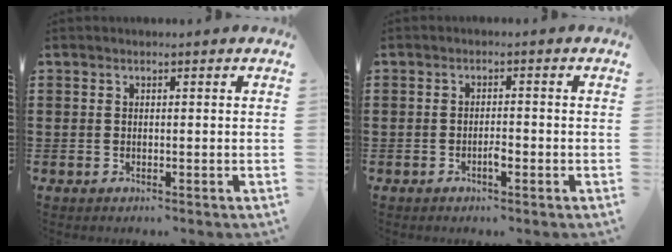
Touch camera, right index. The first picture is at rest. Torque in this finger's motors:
{"motor_torque": [-0.01, 0.02, 0.15, 0.00]}